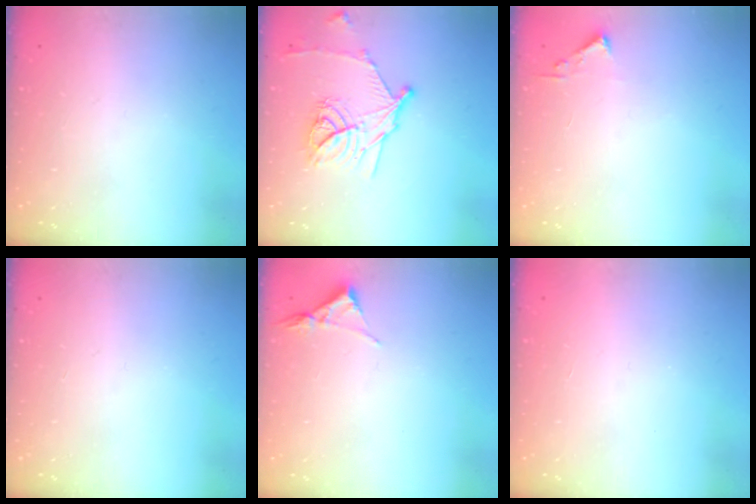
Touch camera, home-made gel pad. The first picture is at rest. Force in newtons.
{"total": 14.9, "press": 14.9, "slide": 0.8}
{"total": 2.4, "press": 2.4, "slide": 0.3}
{"total": 0.0}
{"total": 3.4, "press": 3.4, "slide": 0.5}
{"total": 1.6, "press": 1.6, "slide": 0.1}